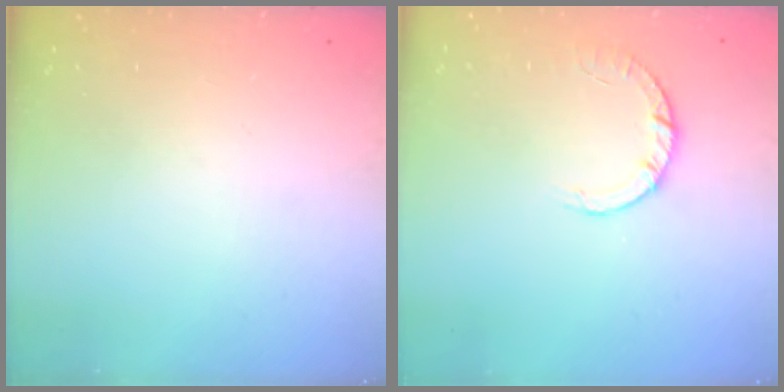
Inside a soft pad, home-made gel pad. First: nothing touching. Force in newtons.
{"total": 2.8, "press": 2.8, "slide": 0.4}